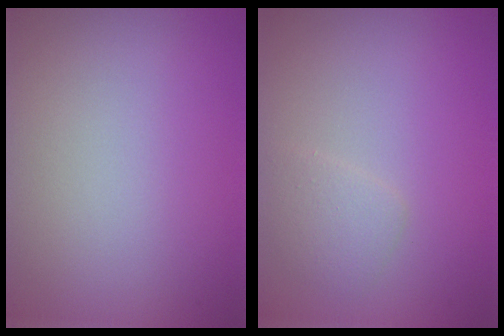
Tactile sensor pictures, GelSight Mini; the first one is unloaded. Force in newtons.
{"total": 1.5, "press": 1.5, "slide": 0.1}